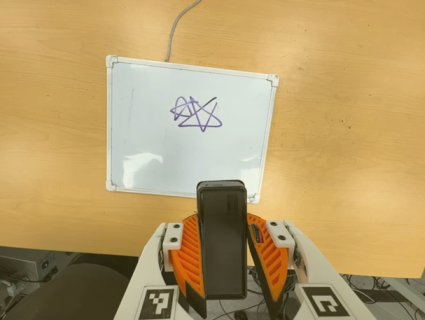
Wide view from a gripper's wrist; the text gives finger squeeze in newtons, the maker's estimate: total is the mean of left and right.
{"total": 5.3, "left": 4.6, "right": 6.0}